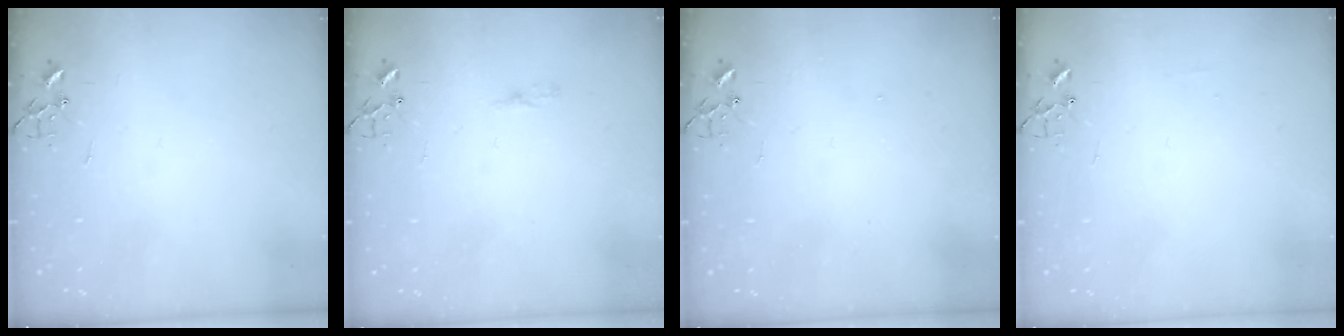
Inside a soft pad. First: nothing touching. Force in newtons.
{"total": 3.5, "press": 3.5, "slide": 0.5}
{"total": 1.4, "press": 1.4, "slide": 0.3}
{"total": 3.8, "press": 3.7, "slide": 0.6}